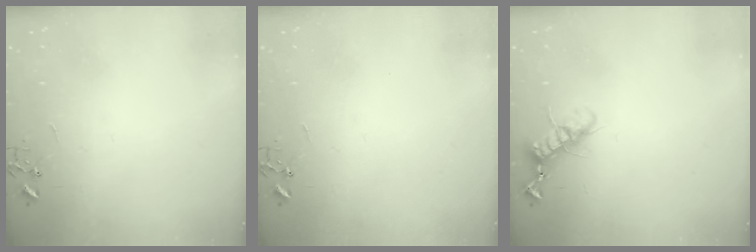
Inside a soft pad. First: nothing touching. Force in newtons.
{"total": 0.0}
{"total": 11.1, "press": 11.1, "slide": 0.3}